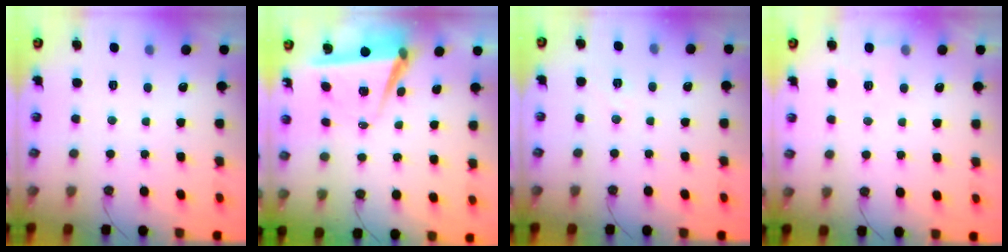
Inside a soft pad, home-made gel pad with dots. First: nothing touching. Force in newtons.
{"total": 6.6, "press": 4.9, "slide": 4.3}
{"total": 7.0, "press": 5.3, "slide": 4.5}
{"total": 3.1, "press": 2.9, "slide": 1.1}